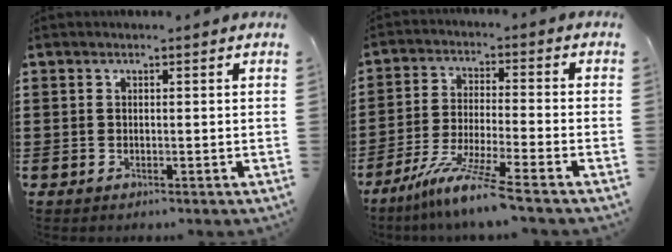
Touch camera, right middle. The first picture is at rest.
{"total": 8.7, "force": [-7.0, -0.2, 5.2], "torque": [-0.107, -0.012, -0.137]}